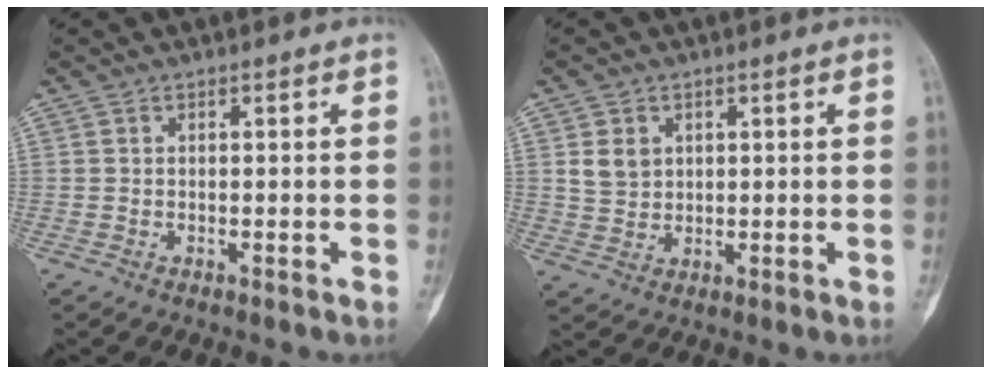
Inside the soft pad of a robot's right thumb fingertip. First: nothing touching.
{"total": 4.4, "force": [1.5, 3.6, 2.0], "torque": [-0.024, -0.006, 0.034]}